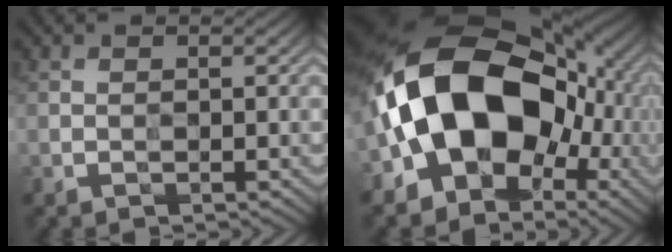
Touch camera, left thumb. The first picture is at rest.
{"total": 17.8, "force": [-1.8, 13.0, 12.0], "torque": [-0.221, 0.008, -0.042]}